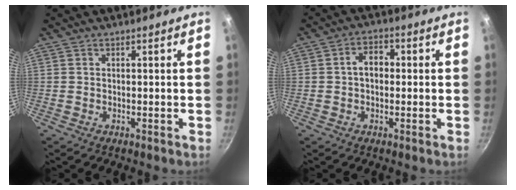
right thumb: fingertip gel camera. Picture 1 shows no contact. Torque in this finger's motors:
{"motor_torque": [0.31, 1.17, 0.57, -0.37, 0.01]}